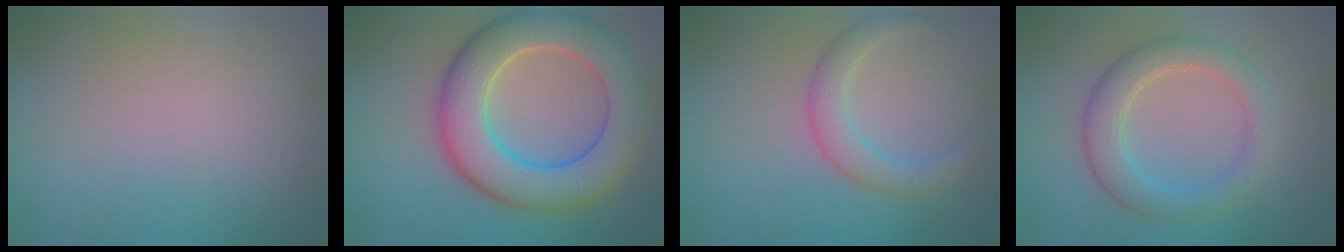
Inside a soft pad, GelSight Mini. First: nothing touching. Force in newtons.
{"total": 9.9, "press": 9.8, "slide": 0.7}
{"total": 2.8, "press": 2.8, "slide": 0.2}
{"total": 4.4, "press": 4.4, "slide": 0.1}